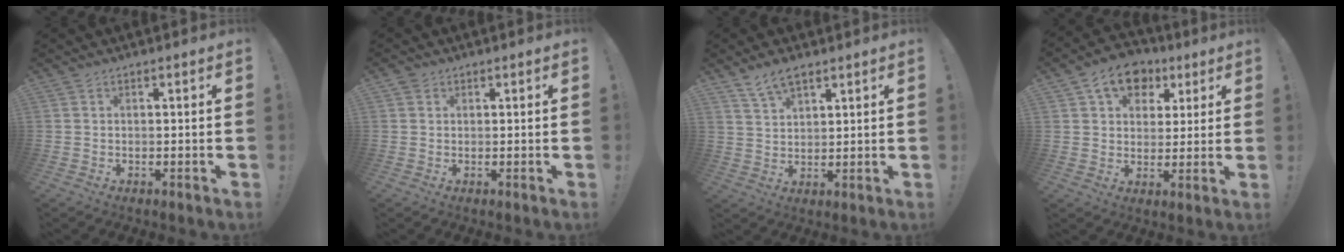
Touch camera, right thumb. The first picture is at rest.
{"total": 1.2, "force": [0.7, 0.9, 0.3], "torque": [0.002, -0.003, 0.012]}
{"total": 6.0, "force": [4.5, 2.5, 3.1], "torque": [-0.056, -0.020, 0.085]}
{"total": 11.6, "force": [5.8, 8.3, 5.5], "torque": [-0.075, -0.024, 0.110]}